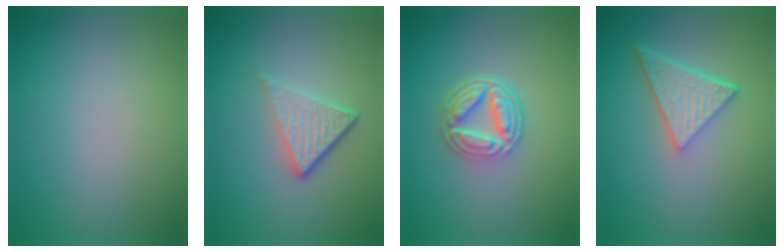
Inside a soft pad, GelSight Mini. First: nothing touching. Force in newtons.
{"total": 4.2, "press": 2.7, "slide": 3.2}
{"total": 5.2, "press": 3.8, "slide": 3.5}
{"total": 5.3, "press": 3.9, "slide": 3.6}